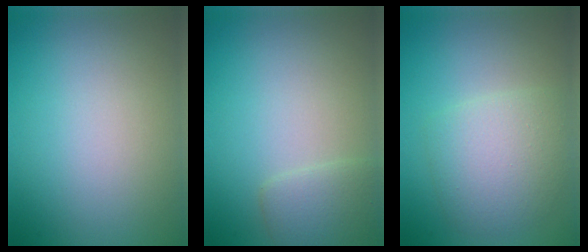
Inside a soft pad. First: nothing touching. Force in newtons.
{"total": 2.1, "press": 2.1, "slide": 0.1}
{"total": 4.0, "press": 4.0, "slide": 0.1}